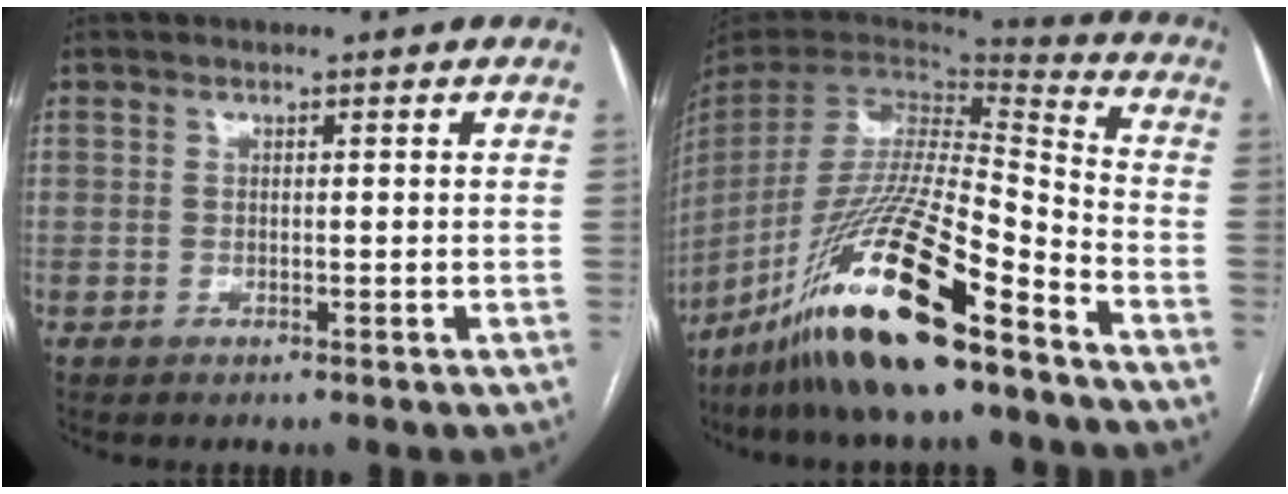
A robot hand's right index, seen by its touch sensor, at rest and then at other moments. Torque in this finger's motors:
{"motor_torque": [0.69, -0.79, 0.57, 0.19]}